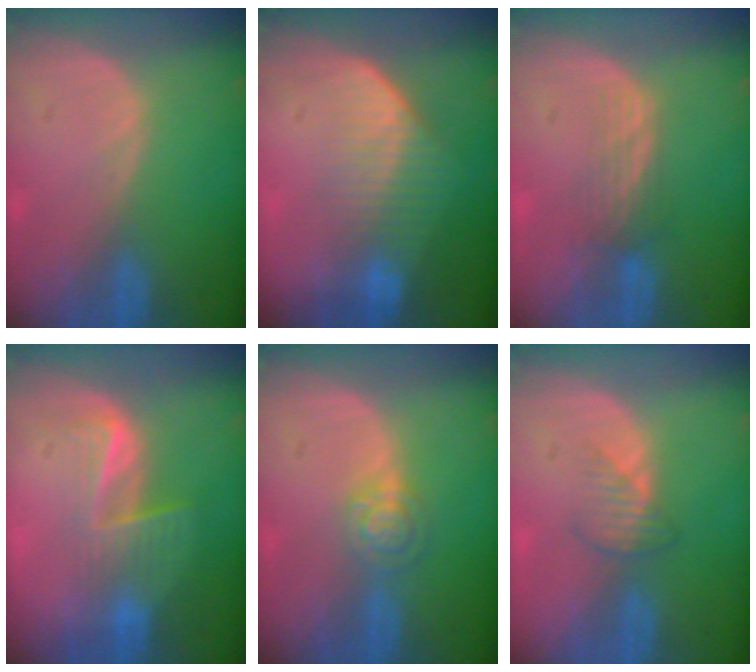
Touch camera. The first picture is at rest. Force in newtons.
{"total": 7.4, "press": 6.4, "slide": 3.8}
{"total": 3.2, "press": 2.6, "slide": 1.9}
{"total": 6.8, "press": 5.6, "slide": 4.0}
{"total": 4.0, "press": 3.6, "slide": 1.6}
{"total": 2.7, "press": 2.6, "slide": 0.7}